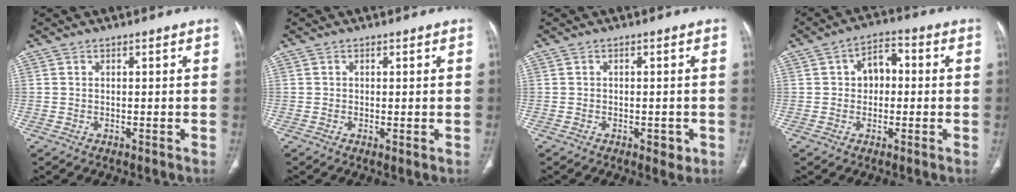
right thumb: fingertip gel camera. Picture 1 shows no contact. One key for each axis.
{"total": 0.6, "fx": -0.1, "fy": 0.2, "fz": 0.5, "tx": -0.013, "ty": -0.004, "tz": -0.003}
{"total": 2.3, "fx": -0.9, "fy": 1.4, "fz": 1.6, "tx": -0.007, "ty": 0.001, "tz": -0.009}
{"total": 6.2, "fx": 0.4, "fy": 4.4, "fz": 4.3, "tx": -0.044, "ty": 0.019, "tz": -0.004}